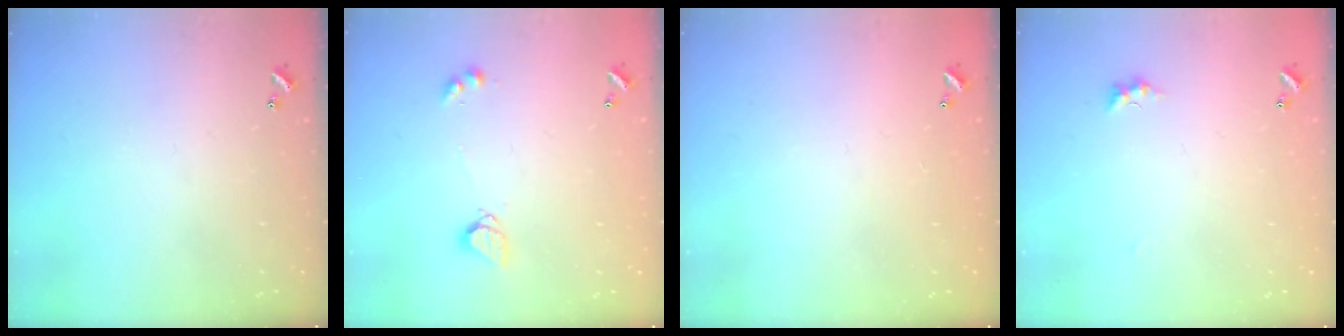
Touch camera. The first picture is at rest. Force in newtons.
{"total": 3.5, "press": 3.4, "slide": 0.3}
{"total": 2.9, "press": 2.9, "slide": 0.1}
{"total": 0.9, "press": 0.7, "slide": 0.5}